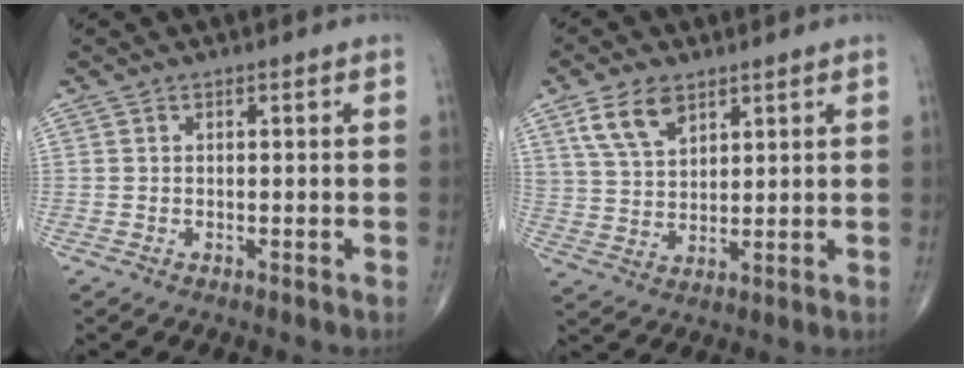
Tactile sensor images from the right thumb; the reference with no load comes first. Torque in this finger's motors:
{"motor_torque": [0.80, 0.81, 0.71, 0.57, 0.06]}